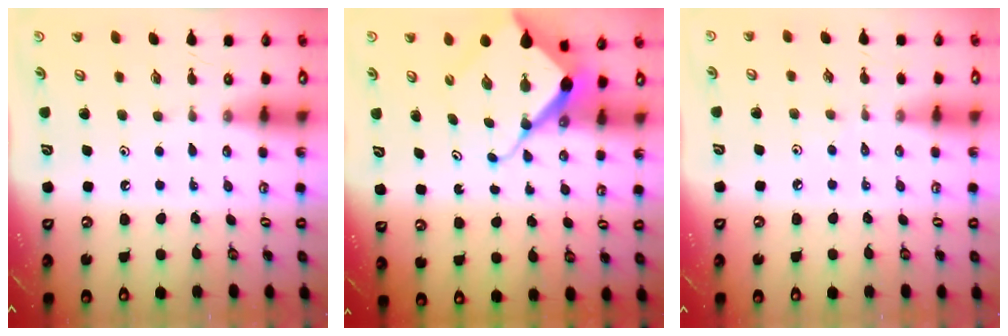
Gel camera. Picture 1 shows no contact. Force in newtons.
{"total": 10.8, "press": 10.8, "slide": 0.9}
{"total": 2.2, "press": 2.1, "slide": 0.5}